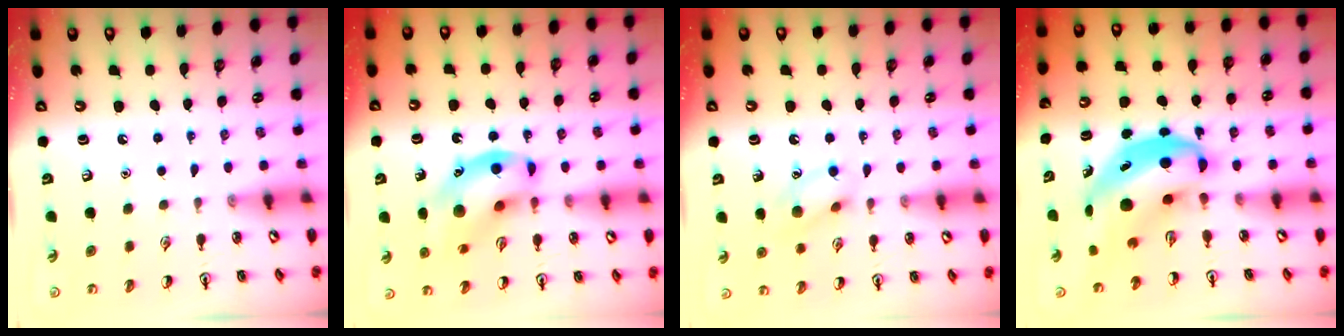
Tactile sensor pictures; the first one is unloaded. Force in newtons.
{"total": 14.1, "press": 13.7, "slide": 3.2}
{"total": 10.0, "press": 10.0, "slide": 0.9}
{"total": 7.8, "press": 7.6, "slide": 1.9}